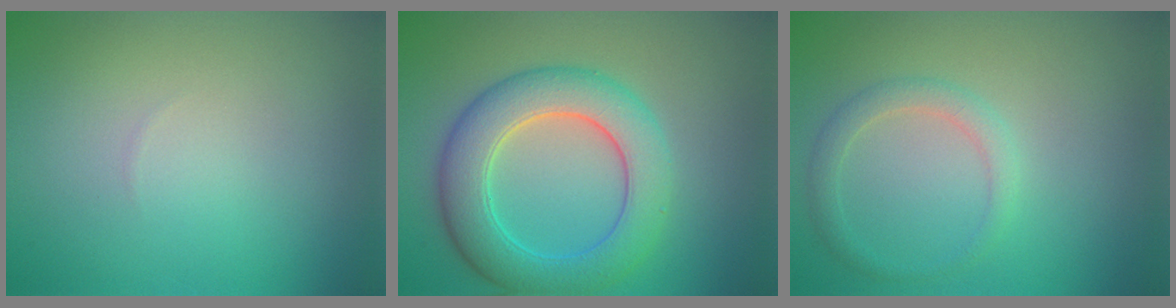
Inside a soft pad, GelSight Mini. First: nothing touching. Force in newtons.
{"total": 6.9, "press": 6.9, "slide": 0.2}
{"total": 1.9, "press": 1.9, "slide": 0.1}